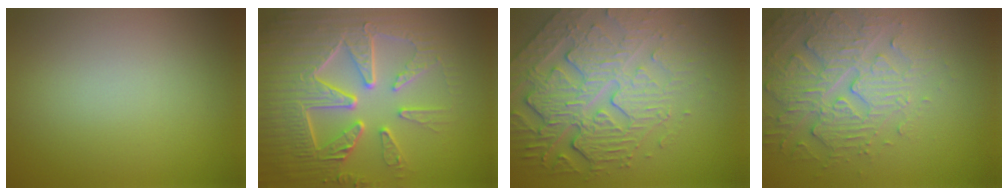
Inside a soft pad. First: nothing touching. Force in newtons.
{"total": 9.4, "press": 6.7, "slide": 6.5}
{"total": 6.8, "press": 5.5, "slide": 4.0}
{"total": 4.8, "press": 4.0, "slide": 2.6}